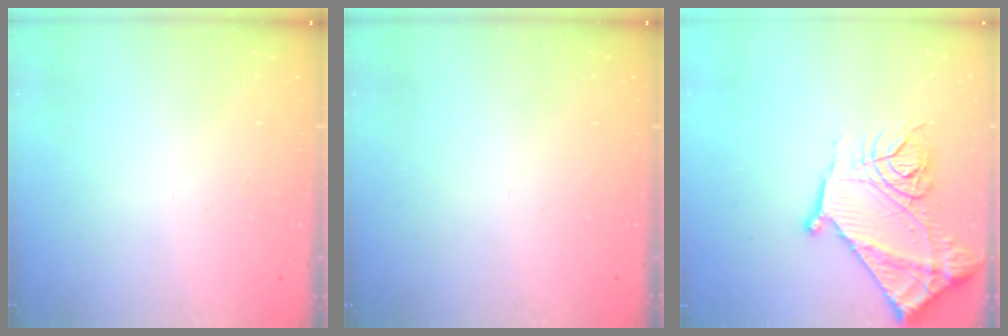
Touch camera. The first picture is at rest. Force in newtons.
{"total": 0.0}
{"total": 18.7, "press": 18.6, "slide": 1.7}